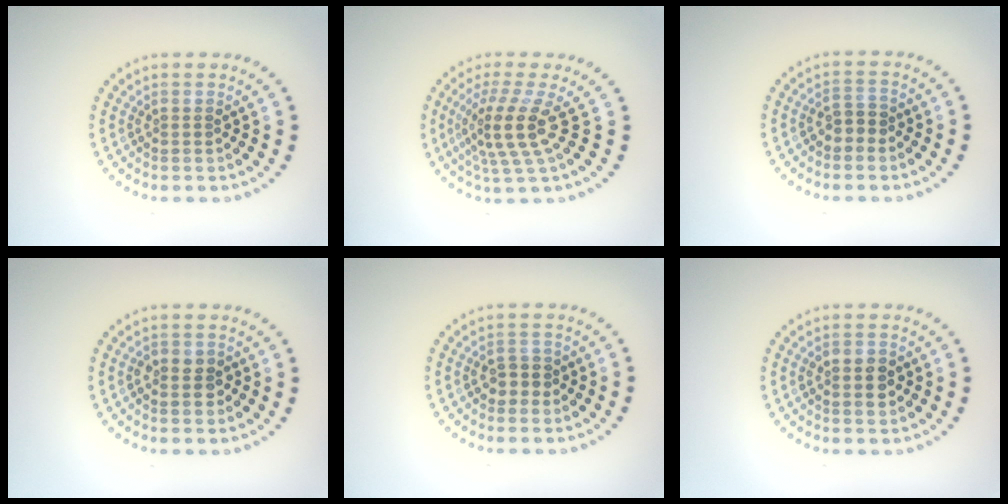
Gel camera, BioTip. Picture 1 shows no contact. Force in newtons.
{"total": 4.2, "press": 3.0, "slide": 2.9}
{"total": 1.9, "press": 1.7, "slide": 0.8}
{"total": 1.9, "press": 1.8, "slide": 0.5}
{"total": 1.9, "press": 1.8, "slide": 0.5}
{"total": 2.8, "press": 2.8, "slide": 0.1}